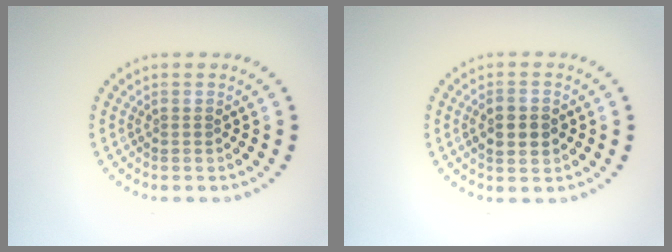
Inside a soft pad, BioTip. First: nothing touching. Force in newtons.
{"total": 2.5, "press": 2.5, "slide": 0.2}